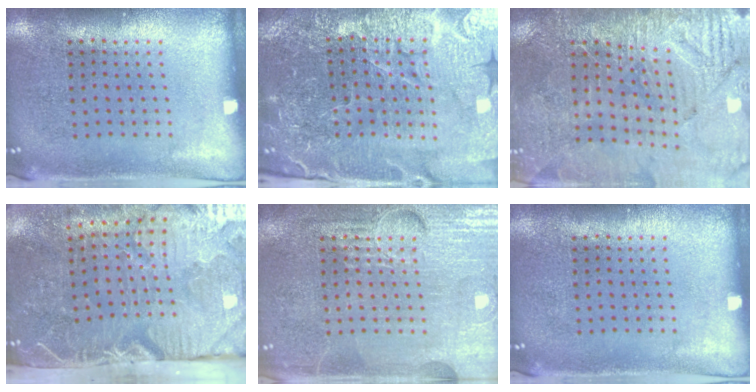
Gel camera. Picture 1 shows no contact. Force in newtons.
{"total": 4.9, "press": 4.7, "slide": 1.4}
{"total": 3.4, "press": 3.4, "slide": 0.2}
{"total": 5.4, "press": 4.4, "slide": 3.2}
{"total": 6.2, "press": 6.1, "slide": 0.8}
{"total": 0.0}